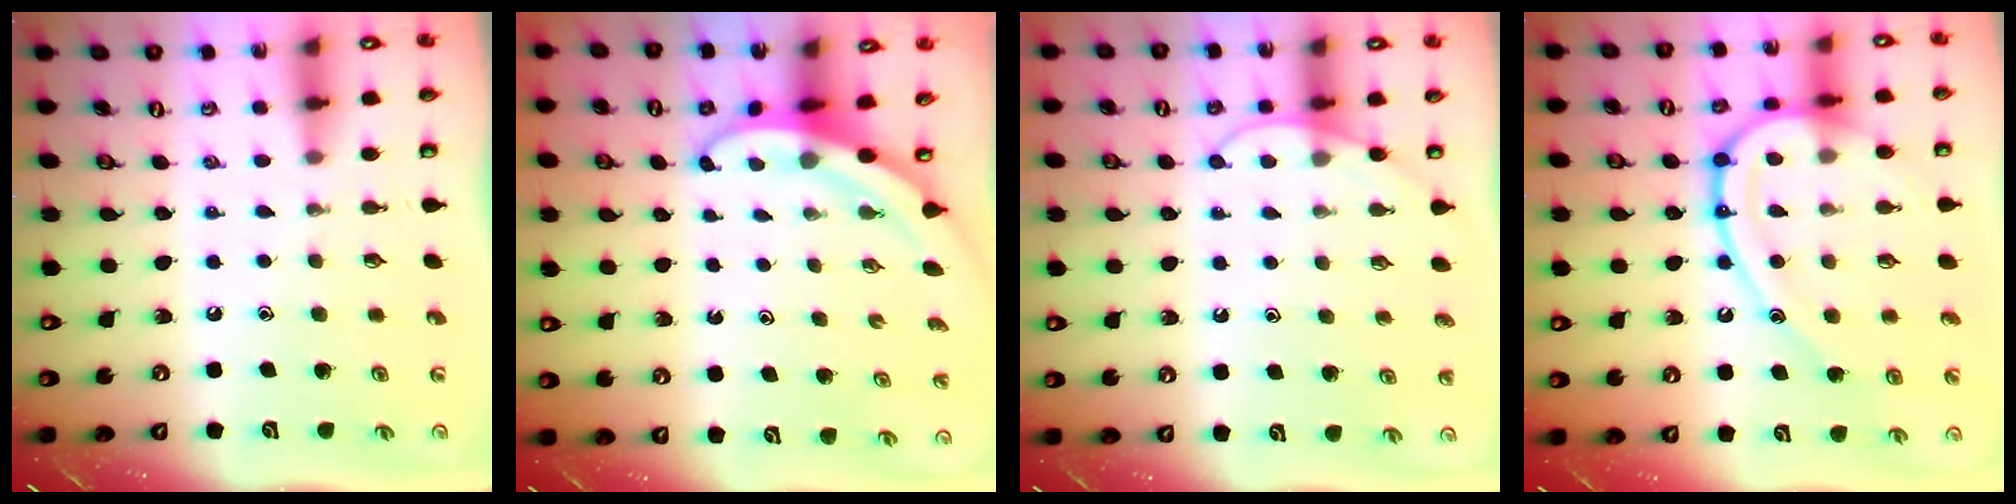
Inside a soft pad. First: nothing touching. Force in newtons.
{"total": 3.3, "press": 3.3, "slide": 0.1}
{"total": 7.2, "press": 7.1, "slide": 0.7}
{"total": 18.1, "press": 18.0, "slide": 1.8}